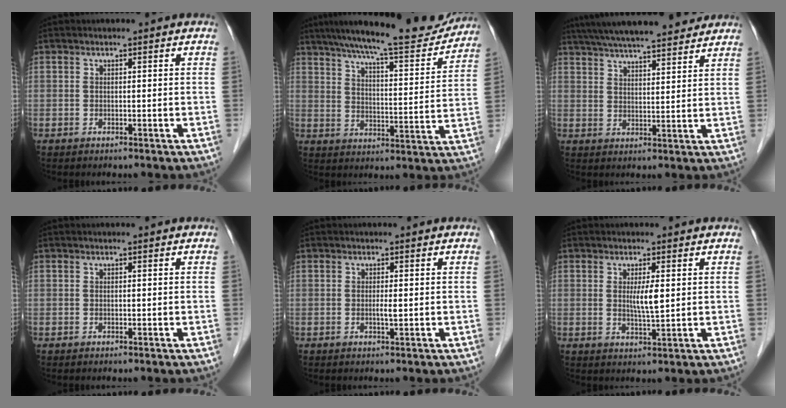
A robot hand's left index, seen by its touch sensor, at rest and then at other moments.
{"total": 18.1, "force": [16.3, 1.6, 7.6], "torque": [-0.120, -0.011, 0.229]}
{"total": 18.0, "force": [15.8, 2.4, 8.3], "torque": [-0.141, 0.040, 0.233]}
{"total": 0.0}
{"total": 1.1, "force": [0.0, 0.0, 1.1], "torque": [-0.024, -0.002, -0.001]}
{"total": 3.4, "force": [0.7, 0.2, 3.3], "torque": [-0.063, -0.006, 0.013]}